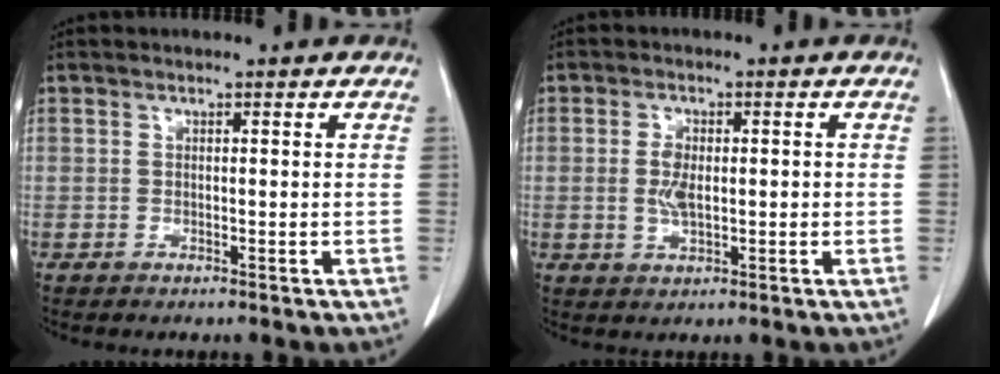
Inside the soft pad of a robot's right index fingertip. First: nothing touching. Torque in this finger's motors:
{"motor_torque": [0.12, -0.03, 0.13, 0.05]}